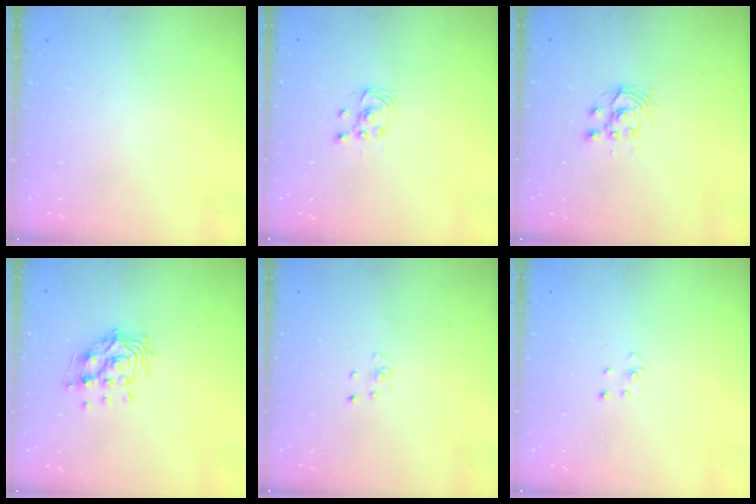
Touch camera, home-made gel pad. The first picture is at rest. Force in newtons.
{"total": 2.5, "press": 2.2, "slide": 1.1}
{"total": 3.4, "press": 3.4, "slide": 0.2}
{"total": 10.8, "press": 10.7, "slide": 1.1}
{"total": 2.3, "press": 2.3, "slide": 0.2}
{"total": 2.2, "press": 2.2, "slide": 0.2}